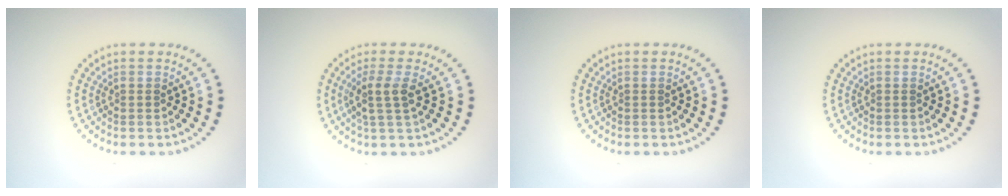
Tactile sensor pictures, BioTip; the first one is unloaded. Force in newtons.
{"total": 2.5, "press": 1.9, "slide": 1.6}
{"total": 0.0}
{"total": 0.0}